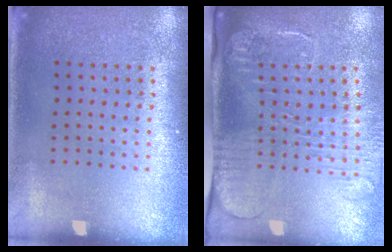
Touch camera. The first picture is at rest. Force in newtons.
{"total": 2.6, "press": 2.1, "slide": 1.7}